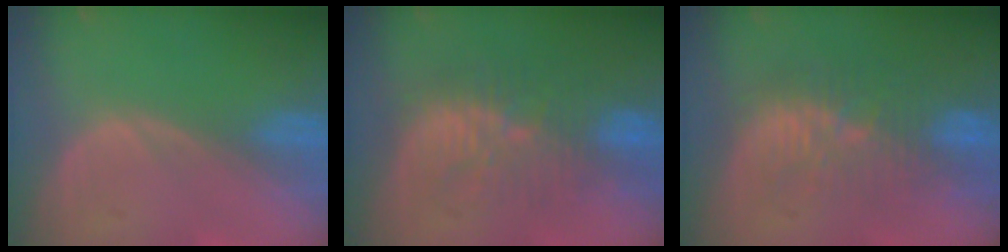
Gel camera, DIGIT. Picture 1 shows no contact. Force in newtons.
{"total": 9.3, "press": 9.0, "slide": 2.1}
{"total": 9.6, "press": 9.0, "slide": 3.5}